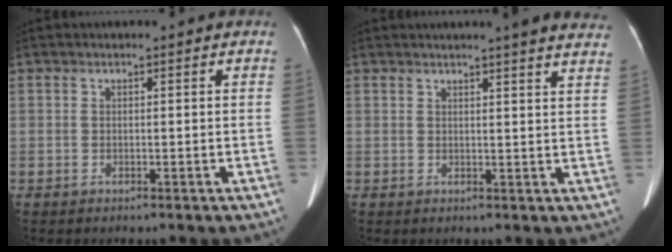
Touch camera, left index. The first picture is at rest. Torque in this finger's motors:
{"motor_torque": [0.00, -0.12, 0.00, 0.04]}